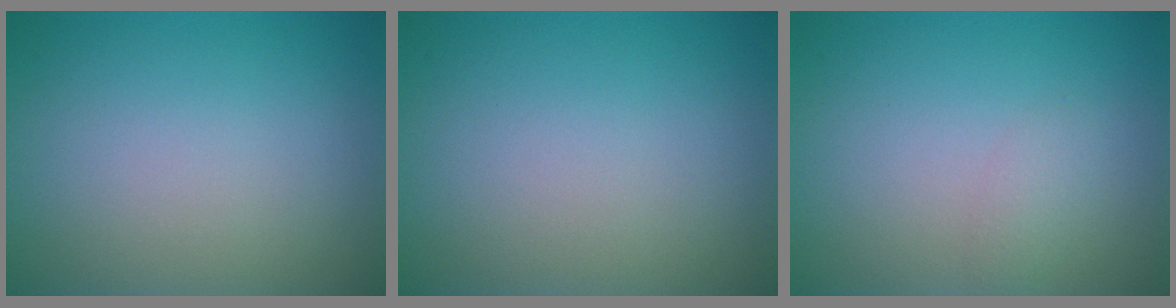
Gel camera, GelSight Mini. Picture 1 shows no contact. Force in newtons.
{"total": 0.0}
{"total": 1.0, "press": 1.0, "slide": 0.1}